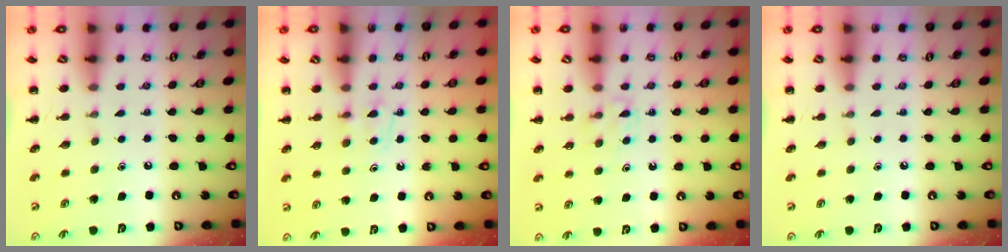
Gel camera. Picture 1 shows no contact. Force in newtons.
{"total": 3.3, "press": 2.9, "slide": 1.6}
{"total": 3.9, "press": 3.6, "slide": 1.3}
{"total": 0.0}